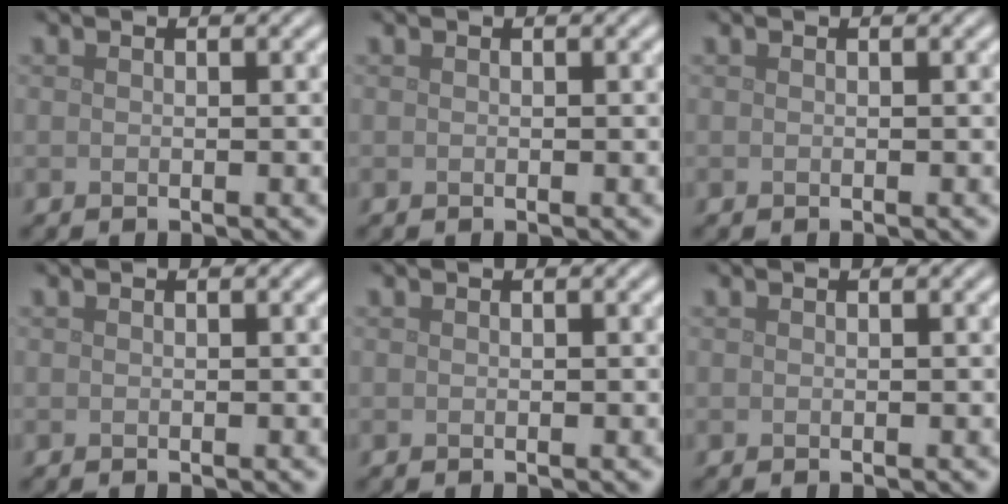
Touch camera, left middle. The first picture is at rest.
{"total": 0.0}
{"total": 0.0}
{"total": 0.0}
{"total": 0.0}
{"total": 0.0}